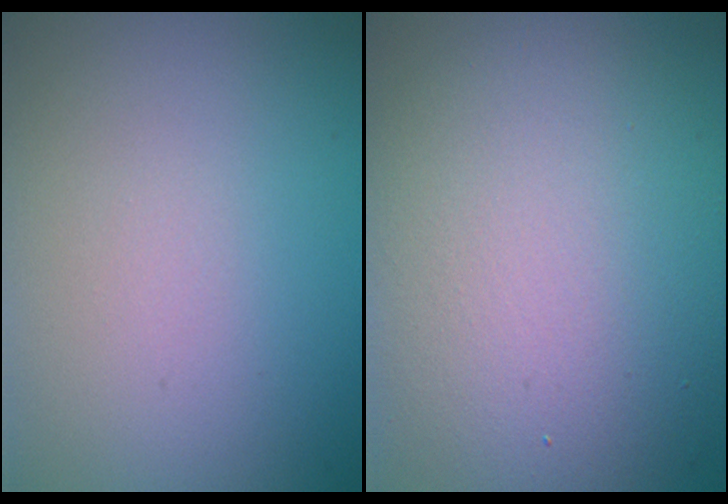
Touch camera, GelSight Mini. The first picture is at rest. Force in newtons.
{"total": 10.4, "press": 10.3, "slide": 1.1}